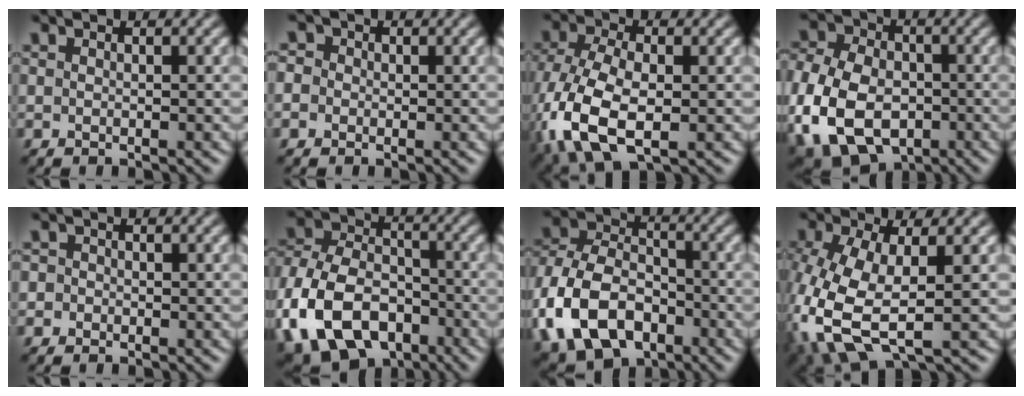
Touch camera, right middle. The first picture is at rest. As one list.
[{"total": 2.6, "force": [0.5, 2.3, 1.0], "torque": [0.003, 0.014, -0.020]}, {"total": 10.9, "force": [-3.2, 6.2, 8.3], "torque": [-0.211, -0.025, -0.055]}, {"total": 14.0, "force": [-4.8, 9.9, 8.7], "torque": [-0.173, -0.032, -0.092]}, {"total": 1.2, "force": [-0.1, 1.2, 0.3], "torque": [0.009, 0.001, -0.015]}, {"total": 14.5, "force": [-6.4, 9.7, 8.7], "torque": [-0.199, -0.008, -0.123]}, {"total": 13.1, "force": [-5.2, 8.8, 8.2], "torque": [-0.185, -0.011, -0.112]}, {"total": 9.0, "force": [-1.3, 4.7, 7.5], "torque": [-0.187, -0.012, -0.024]}]